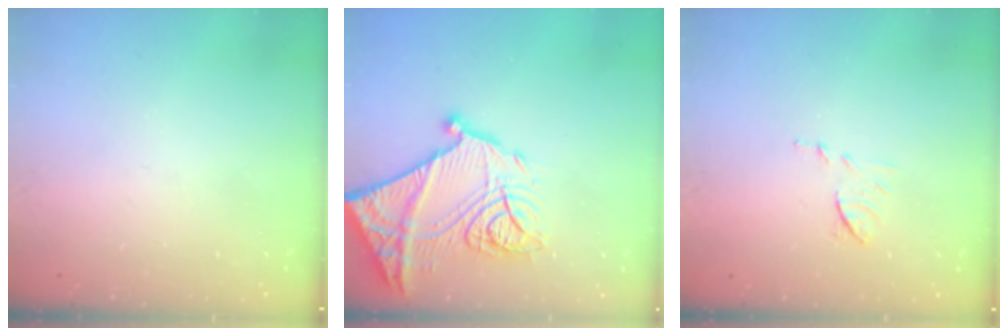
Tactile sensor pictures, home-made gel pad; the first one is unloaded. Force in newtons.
{"total": 25.4, "press": 25.3, "slide": 2.5}
{"total": 6.6, "press": 6.6, "slide": 0.5}